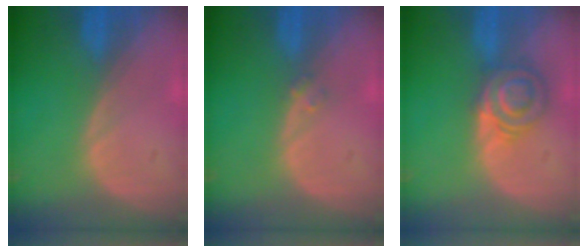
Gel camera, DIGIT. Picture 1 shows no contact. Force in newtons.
{"total": 1.2, "press": 1.1, "slide": 0.6}
{"total": 5.8, "press": 5.7, "slide": 1.1}